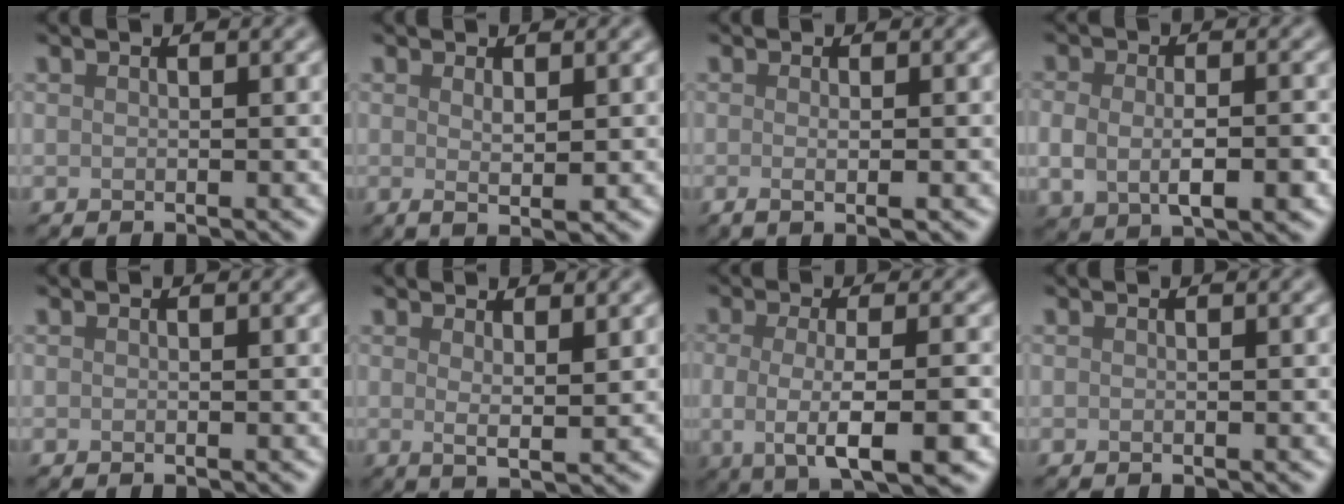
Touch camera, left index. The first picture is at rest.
{"total": 1.6, "force": [0.4, 0.3, 1.5], "torque": [-0.026, -0.004, 0.007]}
{"total": 1.7, "force": [-0.2, 0.4, 1.6], "torque": [-0.026, -0.004, -0.007]}
{"total": 4.9, "force": [-0.9, 2.8, 3.9], "torque": [-0.074, -0.010, -0.011]}
{"total": 0.0}
{"total": 2.5, "force": [1.4, 0.6, 2.0], "torque": [-0.024, -0.006, 0.021]}
{"total": 6.2, "force": [-1.1, 1.9, 5.8], "torque": [-0.095, -0.014, -0.021]}
{"total": 0.0}